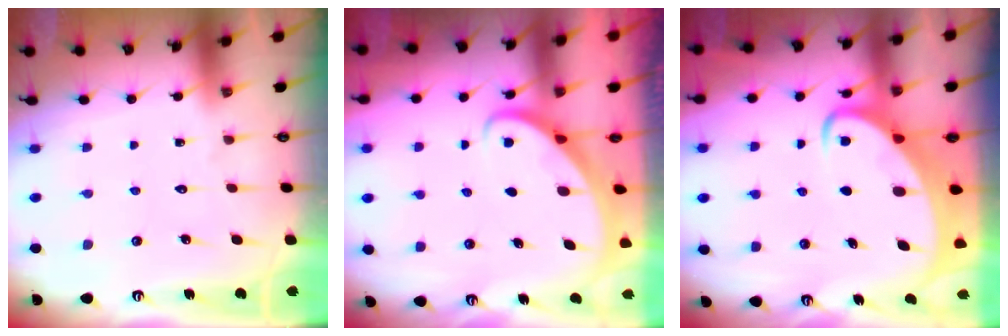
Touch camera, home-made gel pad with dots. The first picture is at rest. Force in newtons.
{"total": 2.8, "press": 2.8, "slide": 0.3}
{"total": 4.0, "press": 4.0, "slide": 0.4}